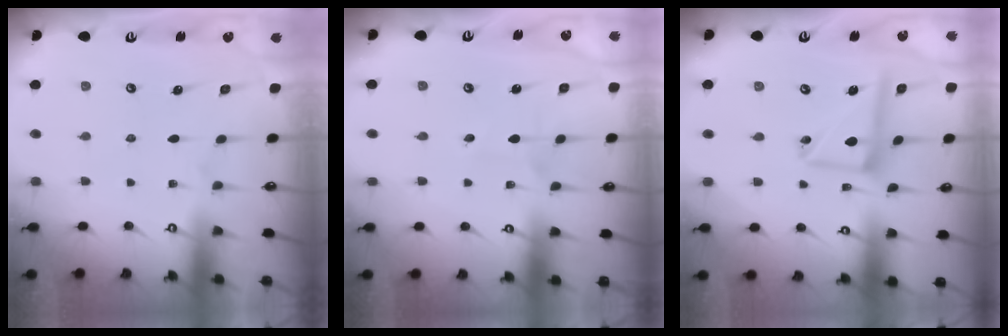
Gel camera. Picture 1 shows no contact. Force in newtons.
{"total": 2.7, "press": 2.7, "slide": 0.3}
{"total": 11.7, "press": 11.6, "slide": 1.2}